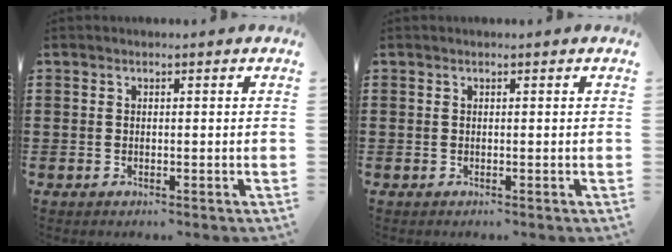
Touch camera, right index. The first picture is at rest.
{"total": 0.0}